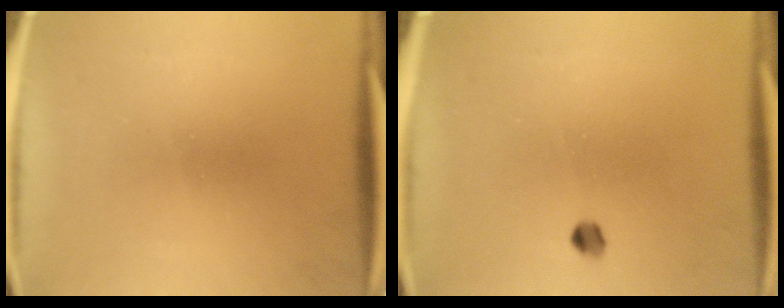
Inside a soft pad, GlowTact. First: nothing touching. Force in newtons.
{"total": 1.7}